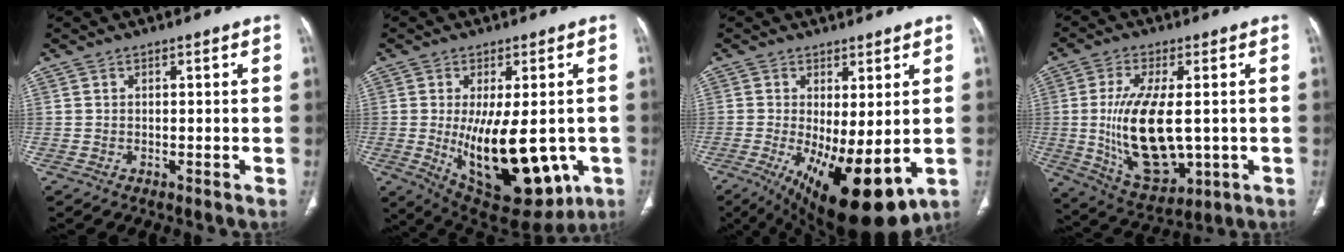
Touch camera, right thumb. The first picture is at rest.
{"total": 21.2, "force": [-3.8, 10.0, 18.3], "torque": [-0.256, -0.028, -0.021]}
{"total": 15.6, "force": [-3.5, 5.9, 13.9], "torque": [-0.219, -0.027, -0.031]}
{"total": 17.2, "force": [-0.5, 8.1, 15.2], "torque": [-0.280, -0.015, 0.013]}